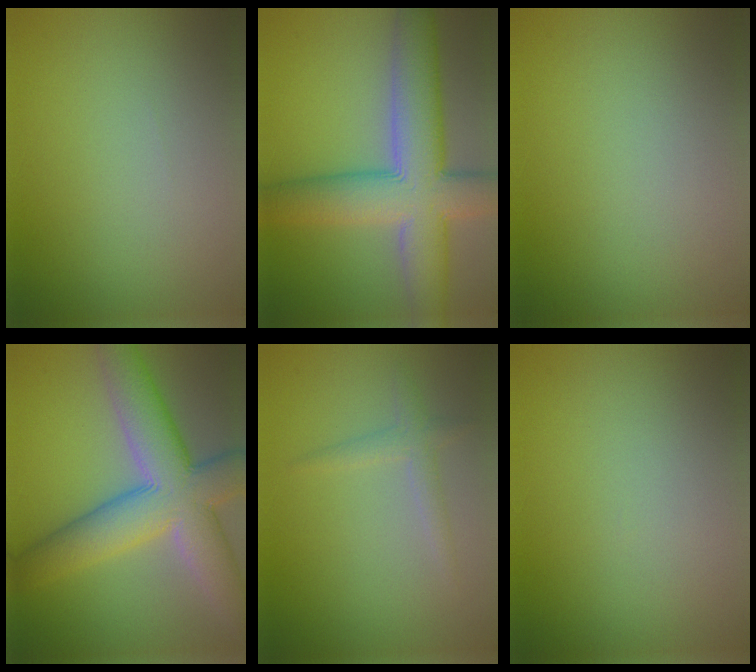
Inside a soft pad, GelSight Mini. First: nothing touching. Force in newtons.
{"total": 10.0, "press": 10.0, "slide": 0.5}
{"total": 0.0}
{"total": 10.5, "press": 10.5, "slide": 0.8}
{"total": 1.6, "press": 1.6, "slide": 0.0}
{"total": 0.0}